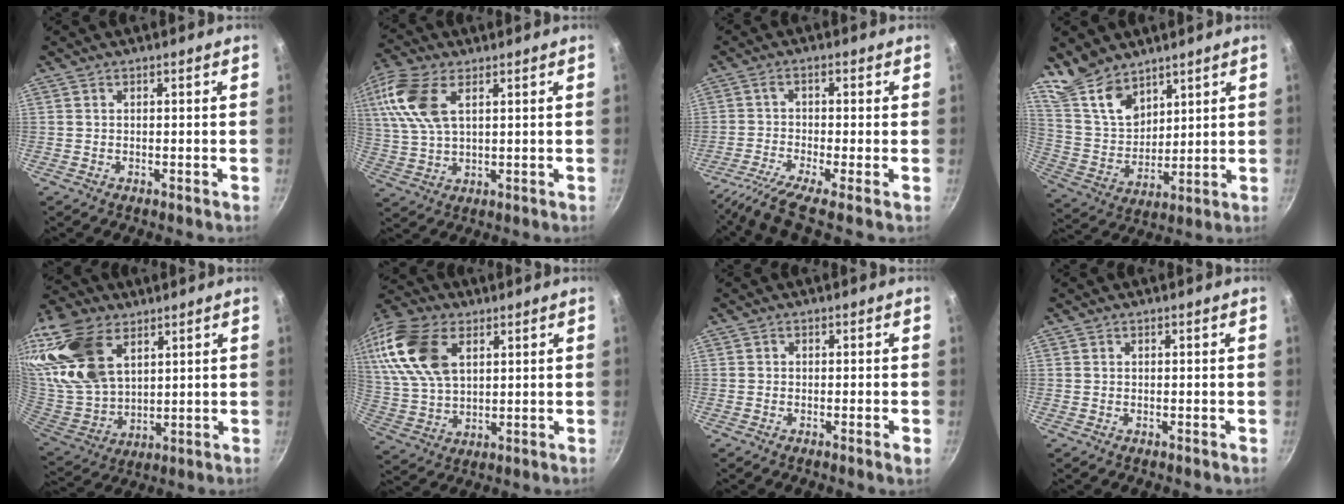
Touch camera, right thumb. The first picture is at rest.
{"total": 11.5, "force": [4.3, 6.0, 8.8], "torque": [-0.180, 0.003, 0.084]}
{"total": 8.1, "force": [-4.9, -0.4, 6.5], "torque": [-0.133, 0.016, -0.098]}
{"total": 12.0, "force": [9.1, 6.4, 4.4], "torque": [-0.050, -0.056, 0.189]}
{"total": 23.5, "force": [11.1, 14.7, 14.6], "torque": [-0.303, -0.023, 0.223]}
{"total": 20.2, "force": [7.8, 12.5, 13.9], "torque": [-0.292, -0.002, 0.150]}
{"total": 1.7, "force": [-0.7, -0.1, 1.5], "torque": [-0.032, 0.000, -0.013]}
{"total": 0.0}